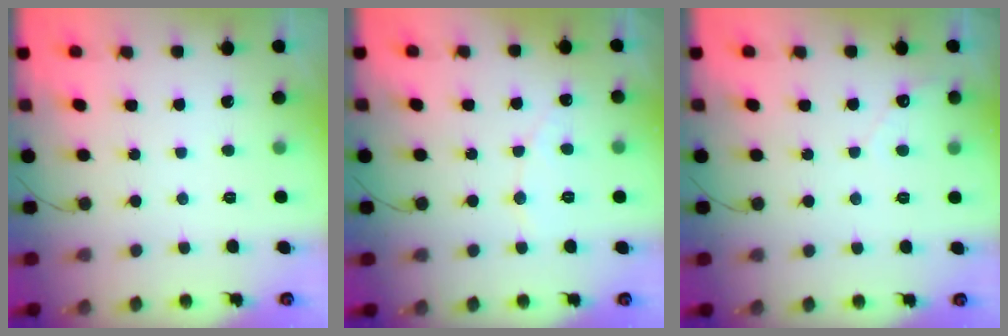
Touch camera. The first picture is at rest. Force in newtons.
{"total": 4.4, "press": 4.3, "slide": 0.4}
{"total": 2.2, "press": 2.2, "slide": 0.2}